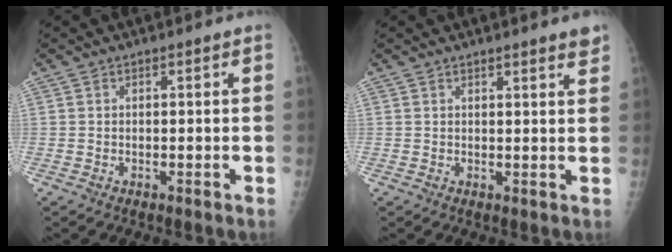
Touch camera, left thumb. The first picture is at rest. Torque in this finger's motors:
{"motor_torque": [-0.23, -0.12, -0.17, -0.02, 0.05]}